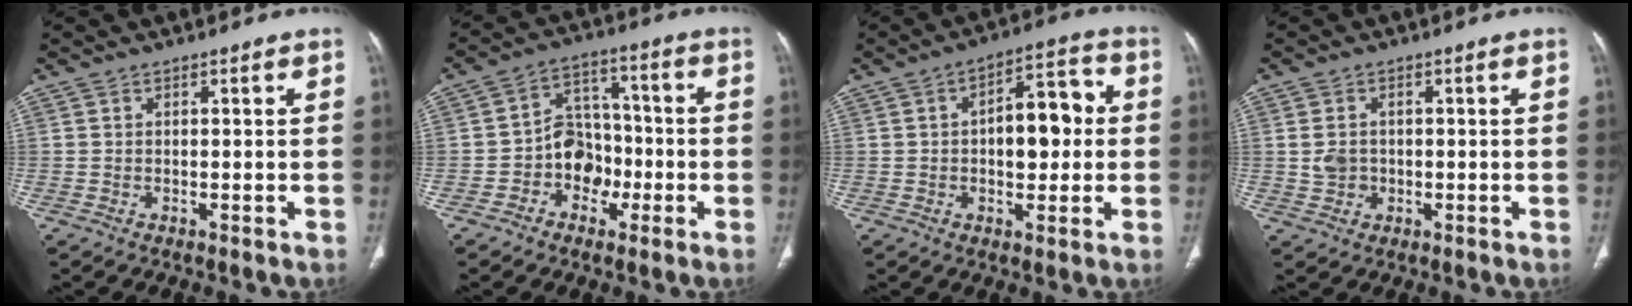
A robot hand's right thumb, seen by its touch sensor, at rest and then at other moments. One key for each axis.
{"total": 9.0, "fx": -3.0, "fy": 7.4, "fz": 4.2, "tx": -0.022, "ty": 0.043, "tz": -0.057}
{"total": 11.1, "fx": 0.6, "fy": 5.9, "fz": 9.4, "tx": -0.106, "ty": 0.026, "tz": 0.003}
{"total": 3.2, "fx": 0.0, "fy": 2.7, "fz": 1.7, "tx": -0.026, "ty": 0.004, "tz": 0.003}